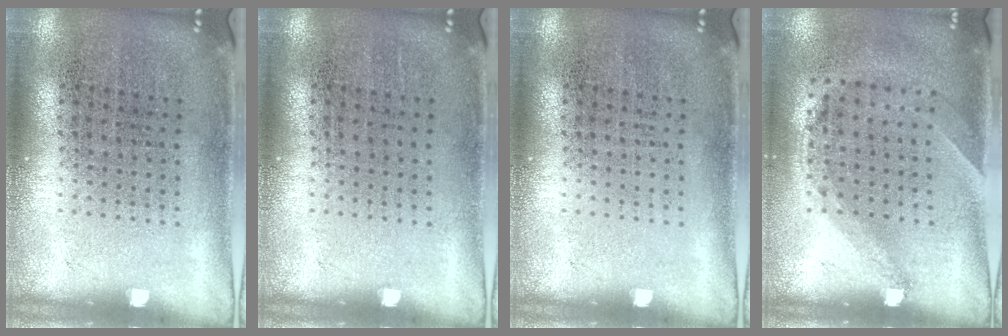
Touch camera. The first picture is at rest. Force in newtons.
{"total": 0.0}
{"total": 0.0}
{"total": 1.4, "press": 1.1, "slide": 0.9}